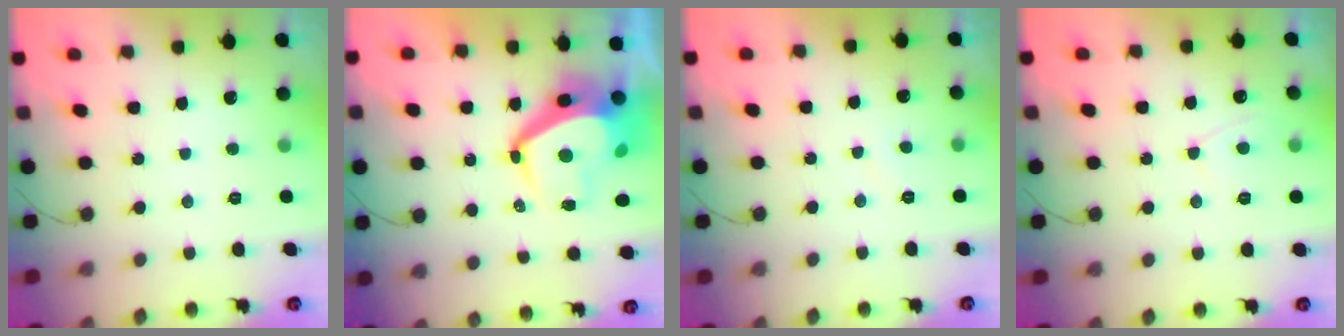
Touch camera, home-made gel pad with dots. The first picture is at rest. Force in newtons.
{"total": 8.4, "press": 8.4, "slide": 1.1}
{"total": 2.5, "press": 2.4, "slide": 0.5}
{"total": 4.0, "press": 4.0, "slide": 0.5}